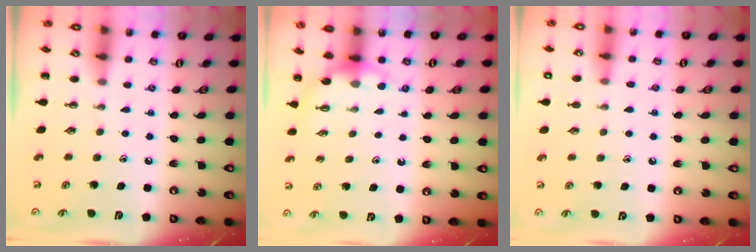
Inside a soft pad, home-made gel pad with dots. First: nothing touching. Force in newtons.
{"total": 3.8, "press": 3.8, "slide": 0.3}
{"total": 7.9, "press": 7.6, "slide": 2.3}